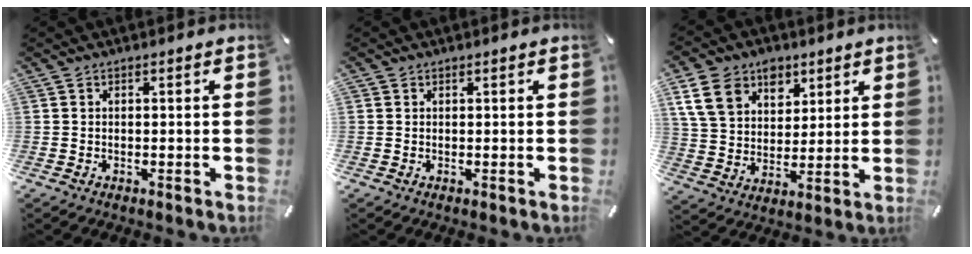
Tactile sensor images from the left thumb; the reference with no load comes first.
{"total": 0.0}
{"total": 12.9, "force": [6.4, 9.7, 5.6], "torque": [-0.113, -0.016, 0.124]}